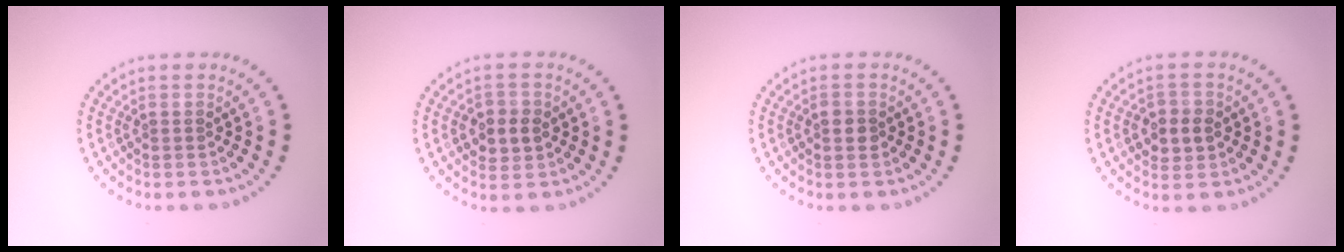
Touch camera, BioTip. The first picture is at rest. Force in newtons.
{"total": 2.7, "press": 2.7, "slide": 0.3}
{"total": 1.3, "press": 1.3, "slide": 0.1}
{"total": 2.6, "press": 2.6, "slide": 0.3}